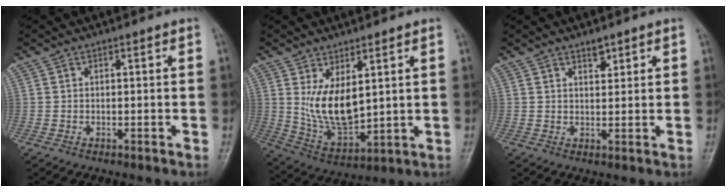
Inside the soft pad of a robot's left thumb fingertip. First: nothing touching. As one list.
[{"total": 10.4, "force": [2.9, 5.3, 8.5], "torque": [-0.140, -0.030, 0.074]}, {"total": 2.2, "force": [1.7, 1.0, 1.1], "torque": [-0.007, -0.011, 0.027]}]